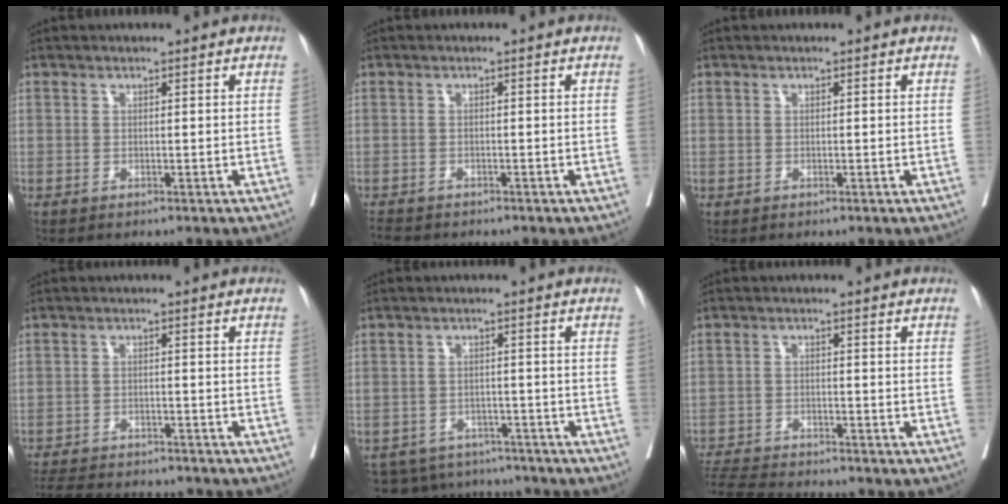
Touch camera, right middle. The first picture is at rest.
{"total": 3.4, "force": [-3.0, 1.1, 1.1], "torque": [-0.020, -0.007, -0.045]}
{"total": 0.0}
{"total": 14.3, "force": [-13.0, 3.2, 5.1], "torque": [-0.110, -0.010, -0.174]}
{"total": 10.3, "force": [-9.5, 4.0, 1.1], "torque": [-0.019, 0.010, -0.120]}
{"total": 9.2, "force": [-8.8, 0.5, 2.6], "torque": [-0.045, -0.007, -0.145]}